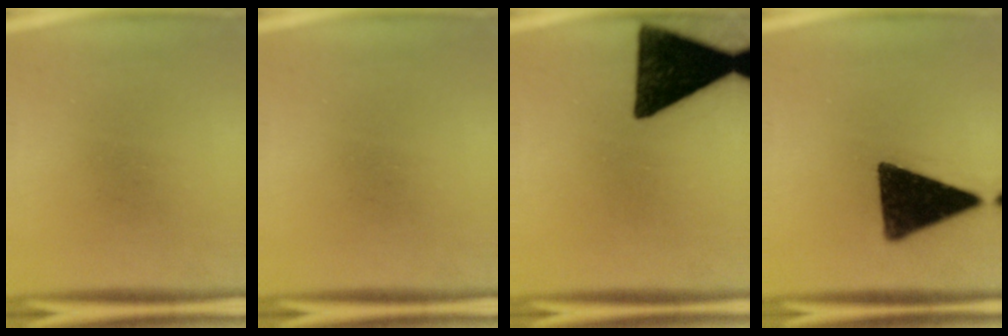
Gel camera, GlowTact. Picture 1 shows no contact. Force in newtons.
{"total": 0.0}
{"total": 16.8}
{"total": 15.2}